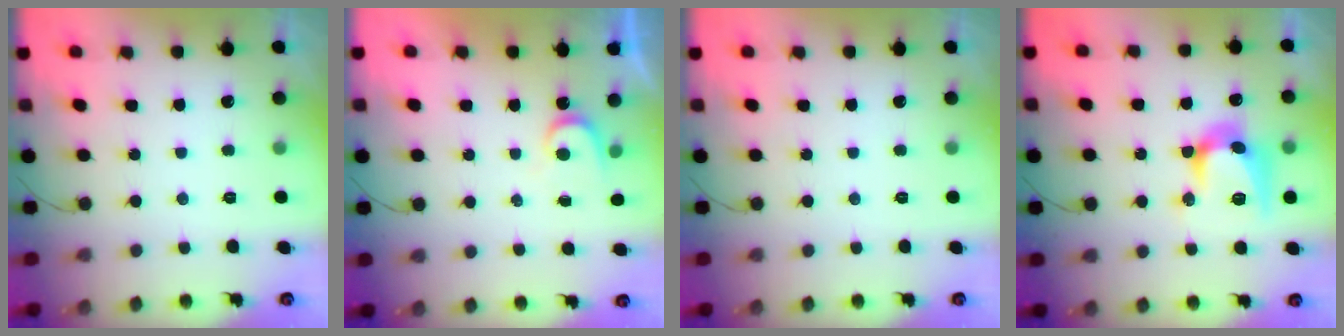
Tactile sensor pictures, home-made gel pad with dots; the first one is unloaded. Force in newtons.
{"total": 3.4, "press": 3.3, "slide": 0.3}
{"total": 0.0}
{"total": 14.4, "press": 14.3, "slide": 0.7}